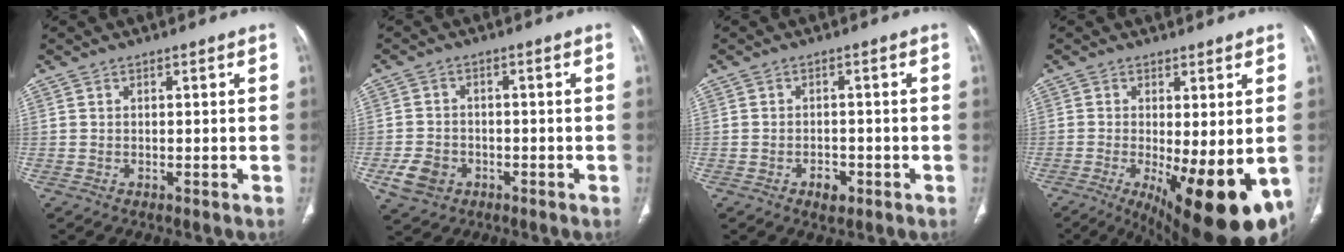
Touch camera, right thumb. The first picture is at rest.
{"total": 5.7, "force": [-2.3, 4.6, 2.6], "torque": [-0.045, 0.011, -0.034]}
{"total": 2.9, "force": [-1.5, 1.9, 1.7], "torque": [-0.017, 0.005, -0.017]}
{"total": 17.6, "force": [-5.2, 5.9, 15.8], "torque": [-0.188, -0.029, -0.056]}